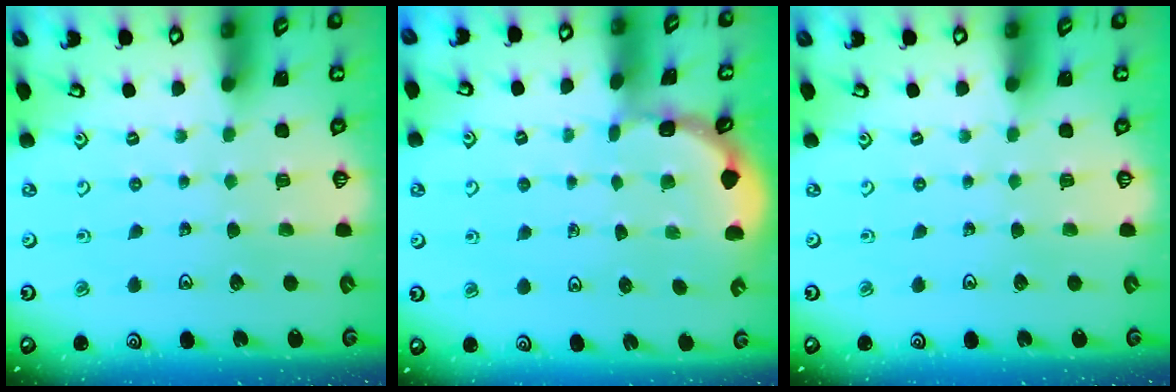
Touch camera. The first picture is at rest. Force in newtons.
{"total": 1.2, "press": 1.2, "slide": 0.1}
{"total": 0.0}